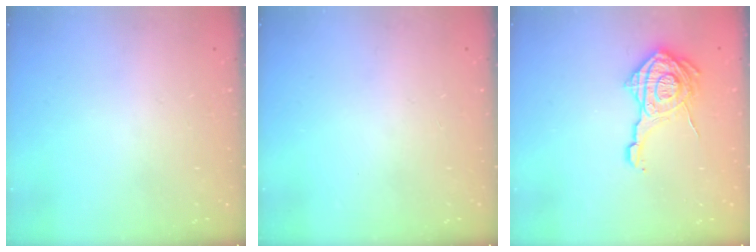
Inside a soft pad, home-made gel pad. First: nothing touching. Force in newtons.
{"total": 0.0}
{"total": 16.6, "press": 16.6, "slide": 1.2}